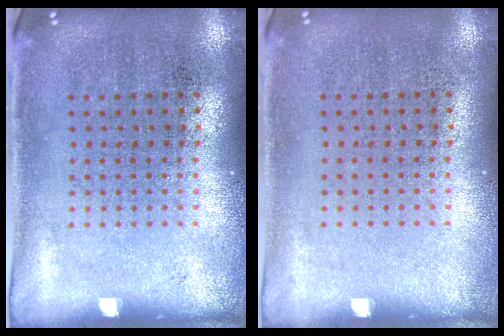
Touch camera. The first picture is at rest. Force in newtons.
{"total": 0.0}